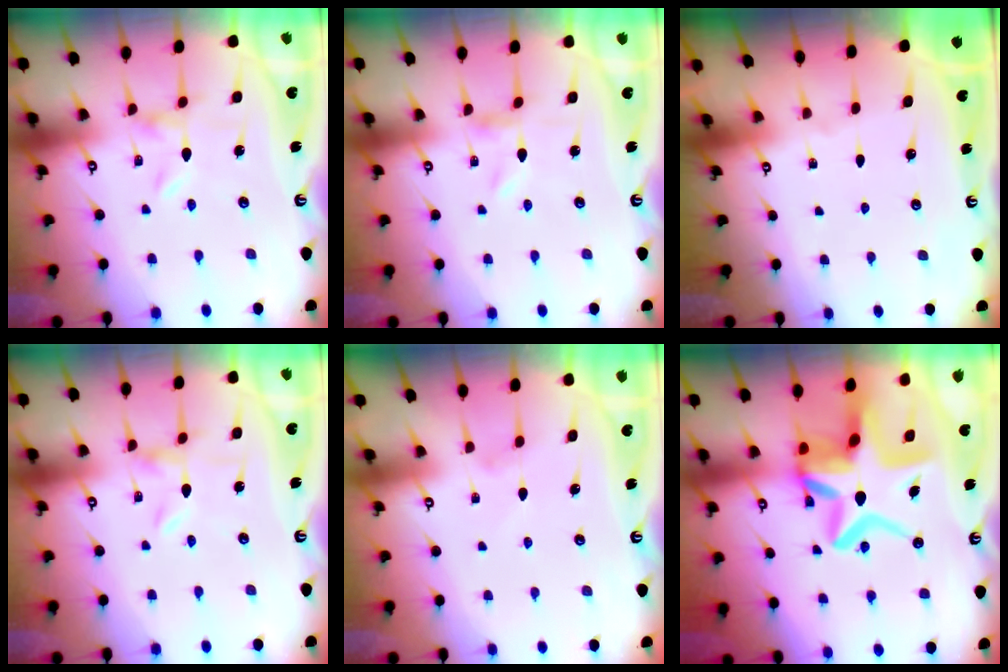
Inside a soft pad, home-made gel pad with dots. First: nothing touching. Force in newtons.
{"total": 0.0}
{"total": 0.0}
{"total": 0.0}
{"total": 0.0}
{"total": 14.8, "press": 14.3, "slide": 3.7}